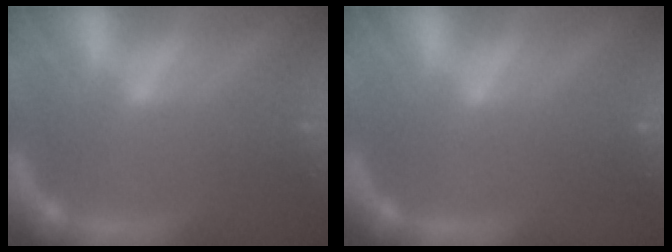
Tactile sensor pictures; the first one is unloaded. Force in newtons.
{"total": 0.0}